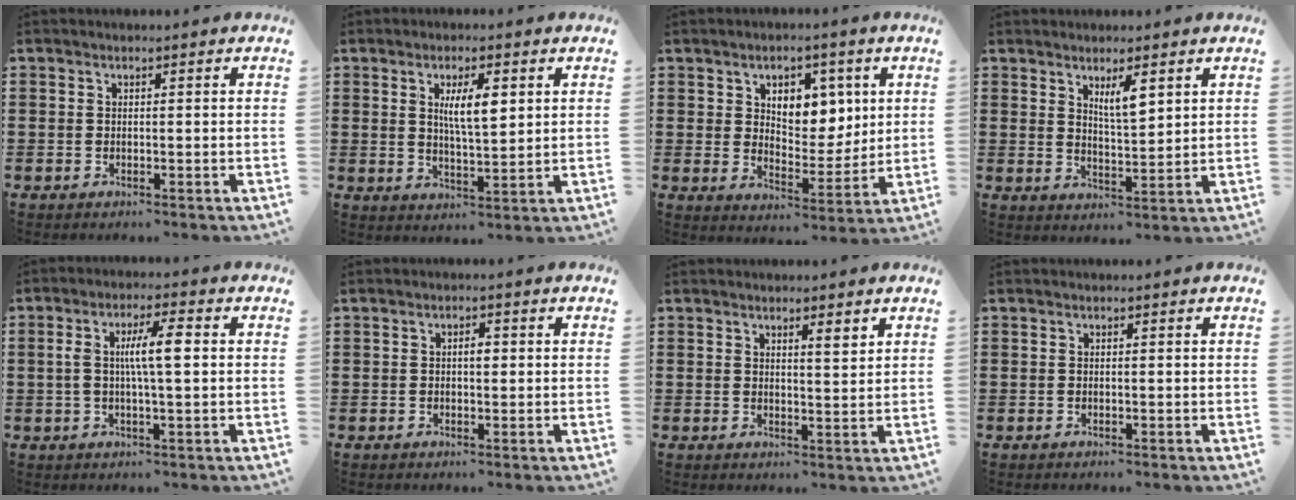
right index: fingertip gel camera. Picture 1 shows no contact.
{"total": 5.8, "force": [1.9, 1.6, 5.3], "torque": [-0.100, 0.003, 0.029]}
{"total": 6.0, "force": [3.2, 4.4, 2.6], "torque": [-0.050, -0.005, 0.051]}
{"total": 4.1, "force": [2.4, 1.0, 3.1], "torque": [-0.057, 0.001, 0.040]}
{"total": 6.4, "force": [0.7, 1.3, 6.2], "torque": [-0.117, 0.004, 0.008]}
{"total": 1.6, "force": [0.1, 0.6, 1.5], "torque": [-0.029, 0.003, 0.000]}
{"total": 2.5, "force": [1.7, 0.4, 1.8], "torque": [-0.029, 0.000, 0.029]}
{"total": 0.0}